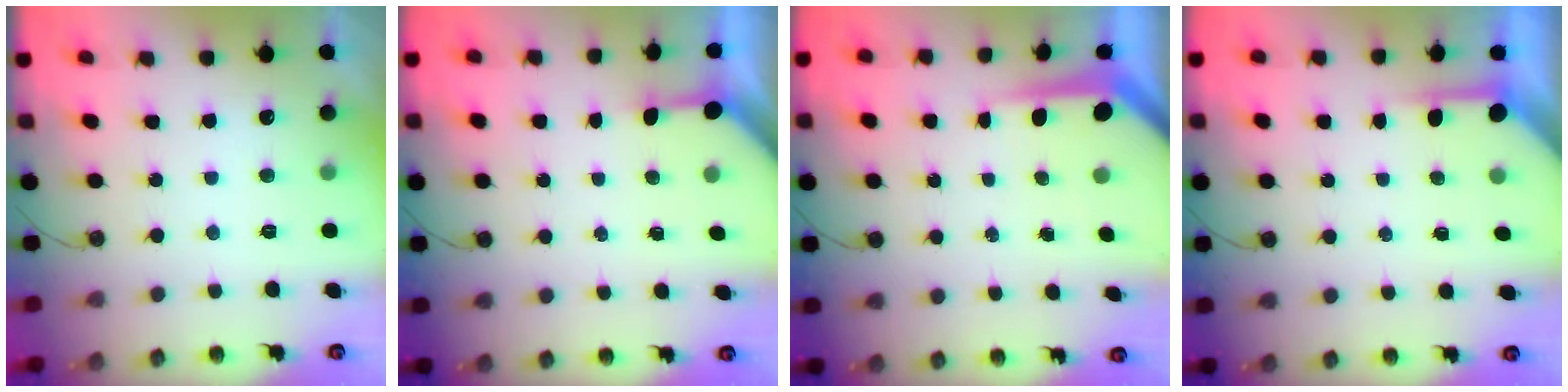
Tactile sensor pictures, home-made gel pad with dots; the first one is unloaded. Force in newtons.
{"total": 2.8, "press": 2.8, "slide": 0.2}
{"total": 5.4, "press": 5.4, "slide": 0.5}
{"total": 3.9, "press": 3.9, "slide": 0.3}